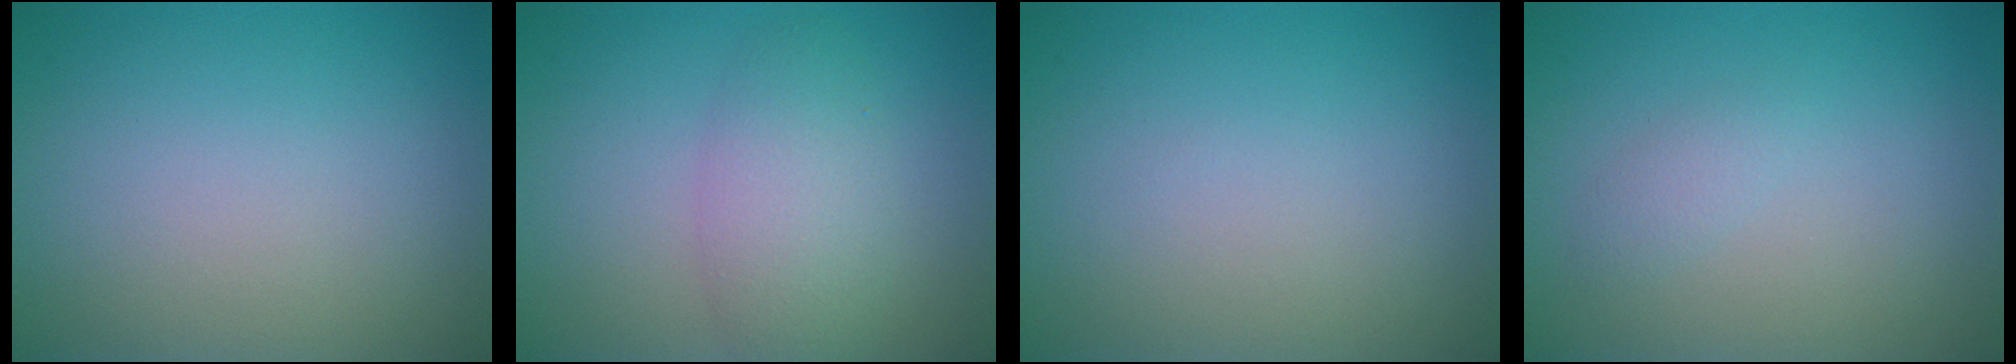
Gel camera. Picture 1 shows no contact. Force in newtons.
{"total": 3.8, "press": 3.8, "slide": 0.2}
{"total": 0.0}
{"total": 1.0, "press": 1.0, "slide": 0.1}